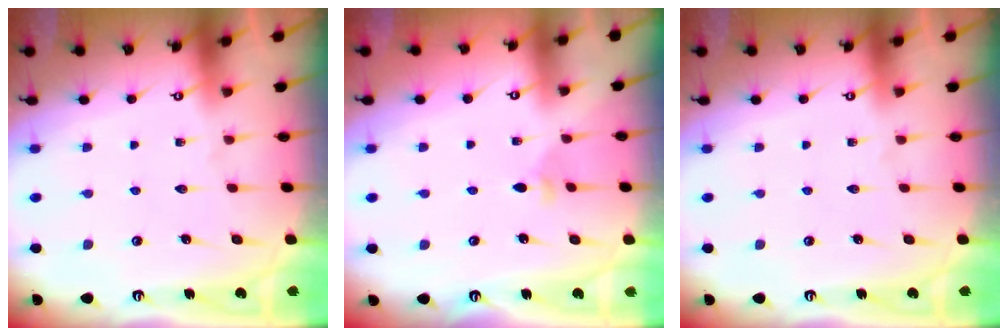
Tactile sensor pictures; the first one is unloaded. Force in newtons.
{"total": 2.5, "press": 2.4, "slide": 0.6}
{"total": 0.0}